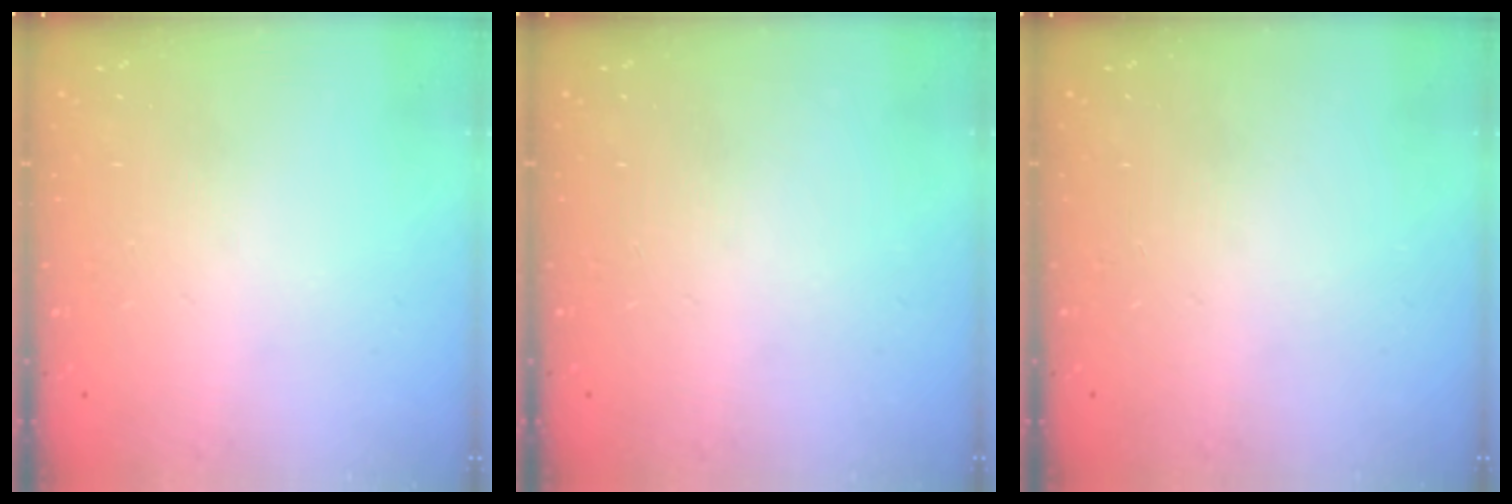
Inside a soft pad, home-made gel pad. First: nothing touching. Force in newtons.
{"total": 0.0}
{"total": 0.0}